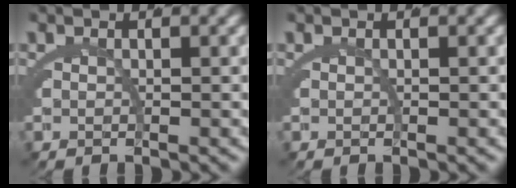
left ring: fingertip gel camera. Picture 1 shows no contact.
{"total": 0.0}